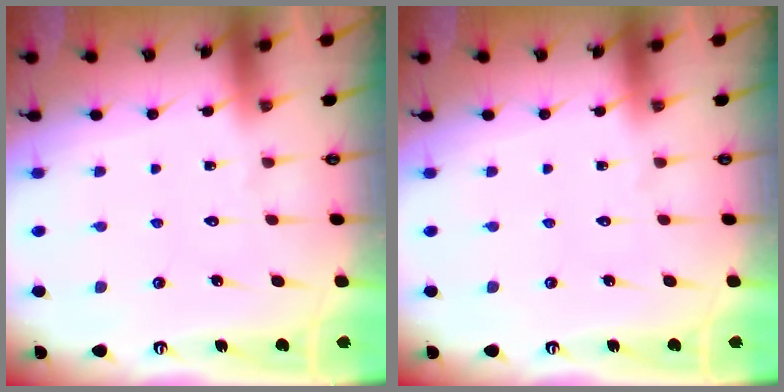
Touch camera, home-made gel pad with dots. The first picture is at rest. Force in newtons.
{"total": 0.0}